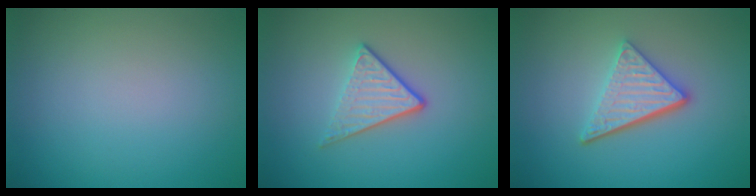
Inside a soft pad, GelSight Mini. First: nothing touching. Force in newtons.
{"total": 3.2, "press": 2.5, "slide": 2.1}
{"total": 4.2, "press": 3.2, "slide": 2.7}